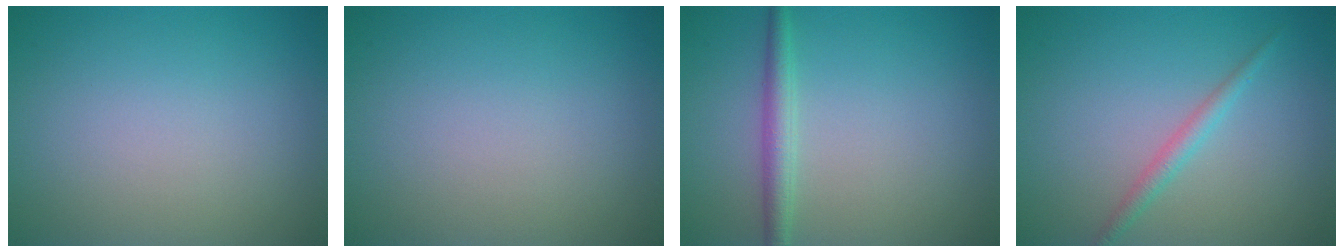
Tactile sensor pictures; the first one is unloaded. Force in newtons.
{"total": 0.0}
{"total": 2.1, "press": 2.1, "slide": 0.0}
{"total": 1.6, "press": 1.6, "slide": 0.0}